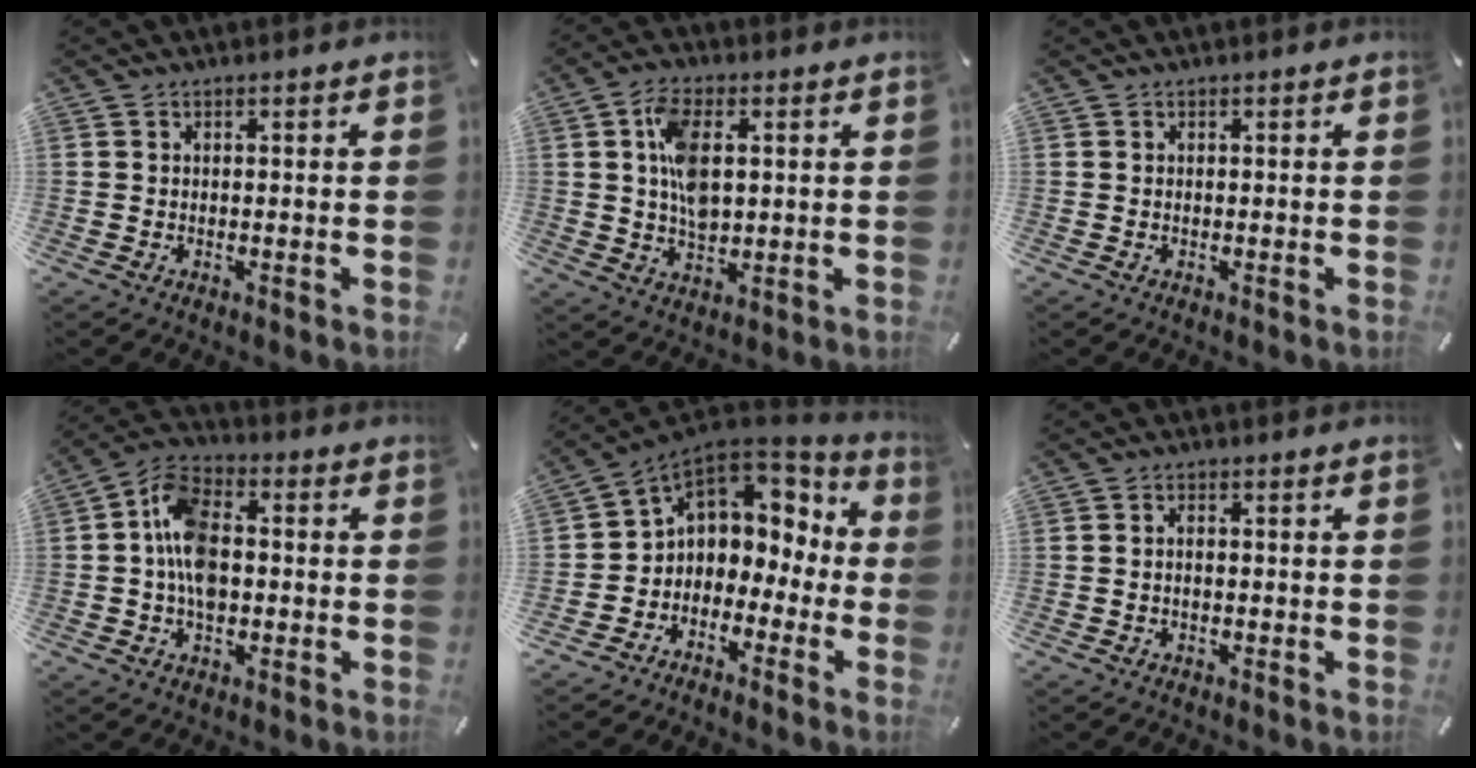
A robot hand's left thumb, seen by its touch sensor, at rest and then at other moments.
{"total": 8.5, "force": [1.6, 4.8, 6.8], "torque": [-0.136, 0.002, 0.023]}
{"total": 0.0}
{"total": 10.4, "force": [-1.0, 6.8, 7.8], "torque": [-0.168, 0.020, -0.018]}
{"total": 5.8, "force": [1.3, 5.6, 1.0], "torque": [-0.045, -0.023, 0.028]}
{"total": 1.1, "force": [-0.3, 0.5, 0.9], "torque": [-0.017, 0.001, -0.007]}